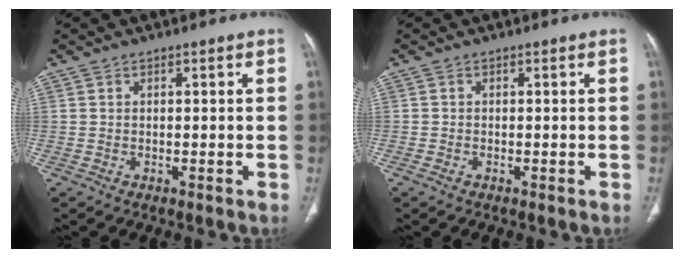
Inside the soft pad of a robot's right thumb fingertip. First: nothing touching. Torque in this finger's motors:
{"motor_torque": [1.02, 1.48, -0.19, 0.15, 0.06]}